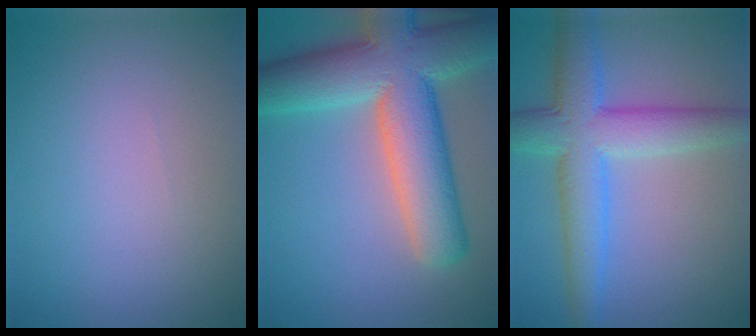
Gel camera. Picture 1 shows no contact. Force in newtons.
{"total": 12.0, "press": 12.0, "slide": 0.7}
{"total": 7.2, "press": 7.2, "slide": 0.3}